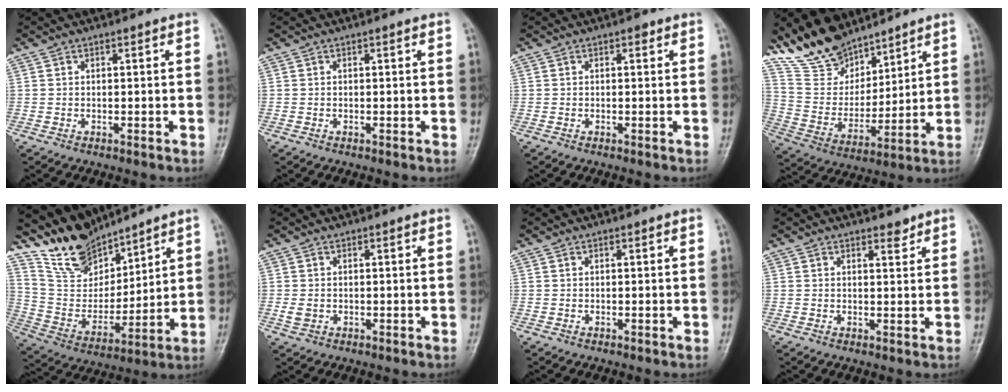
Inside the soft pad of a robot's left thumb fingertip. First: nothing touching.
{"total": 0.0}
{"total": 0.7, "force": [0.3, 0.4, 0.4], "torque": [0.000, 0.000, 0.002]}
{"total": 15.2, "force": [12.5, 7.1, 5.0], "torque": [-0.060, -0.062, 0.244]}
{"total": 13.3, "force": [11.6, 5.4, 3.4], "torque": [-0.037, -0.073, 0.238]}
{"total": 1.8, "force": [-0.1, 1.5, 1.0], "torque": [-0.016, -0.001, 0.002]}
{"total": 0.0}
{"total": 1.8, "force": [1.5, 0.7, 0.6], "torque": [0.002, -0.012, 0.021]}